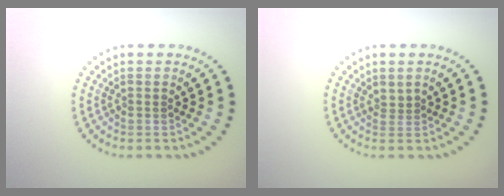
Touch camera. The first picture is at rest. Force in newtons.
{"total": 0.6, "press": 0.3, "slide": 0.5}